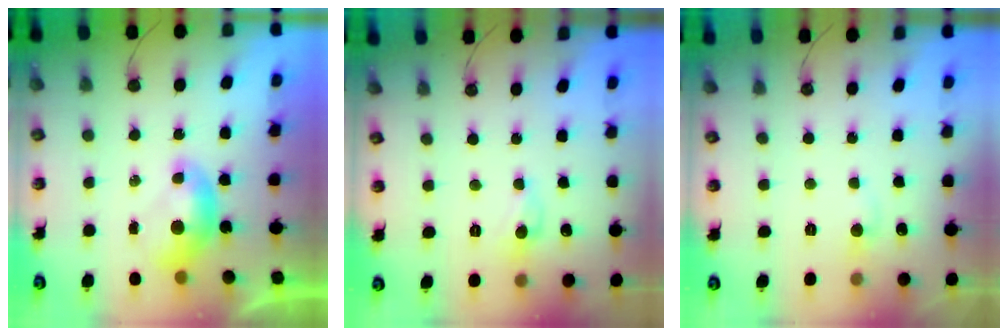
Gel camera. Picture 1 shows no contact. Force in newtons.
{"total": 0.0}
{"total": 1.1, "press": 0.8, "slide": 0.7}